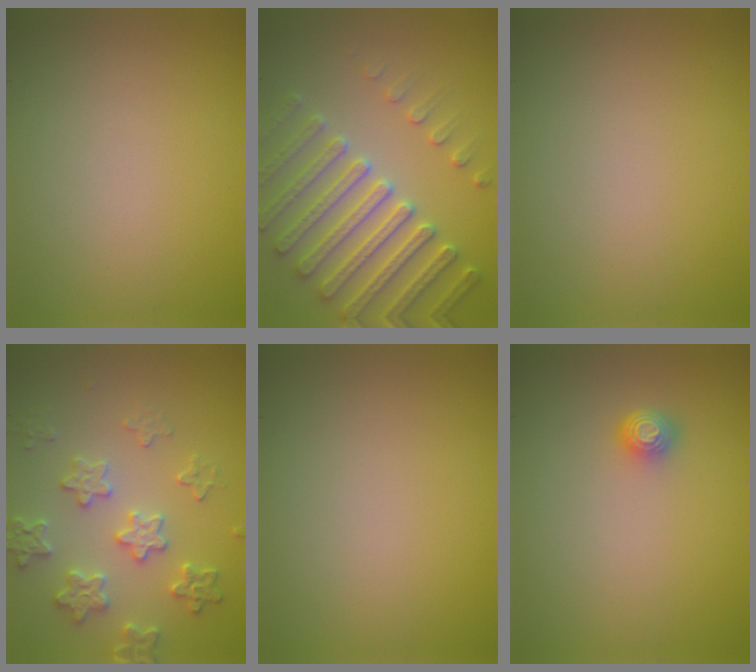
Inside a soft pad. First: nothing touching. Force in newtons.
{"total": 6.7, "press": 6.5, "slide": 1.6}
{"total": 0.0}
{"total": 3.6, "press": 3.6, "slide": 0.8}
{"total": 0.0}
{"total": 1.7, "press": 1.2, "slide": 1.1}